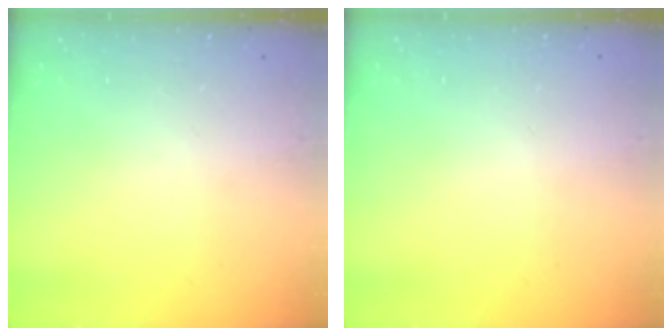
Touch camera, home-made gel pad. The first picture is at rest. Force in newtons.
{"total": 2.6, "press": 2.6, "slide": 0.2}